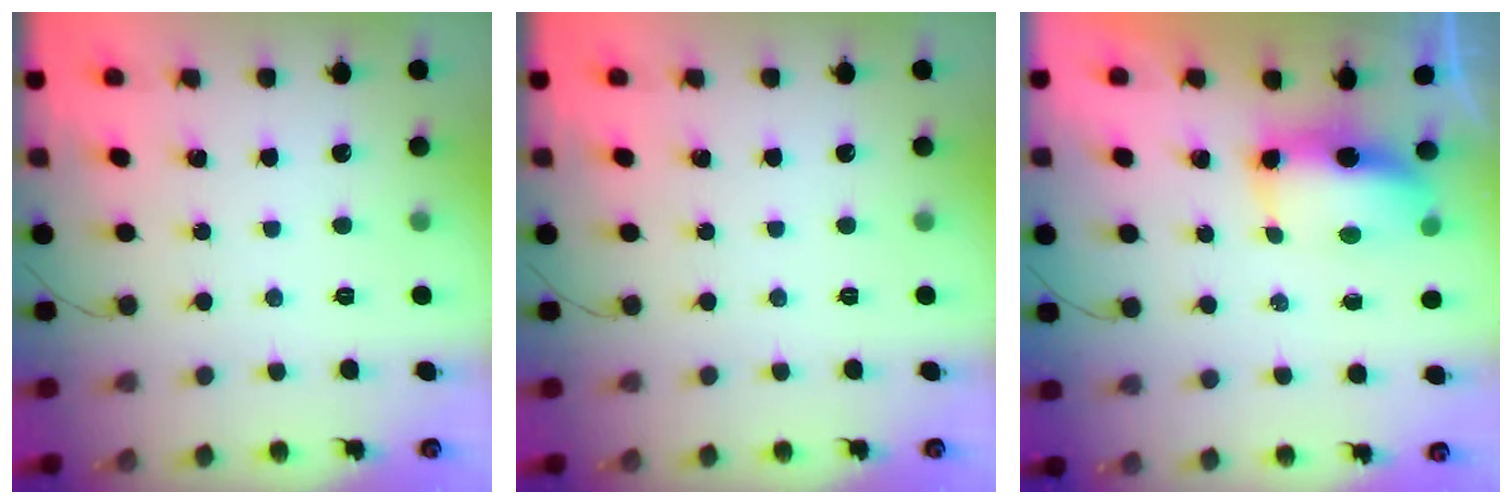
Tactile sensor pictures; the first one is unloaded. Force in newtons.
{"total": 0.0}
{"total": 7.4, "press": 7.4, "slide": 0.8}